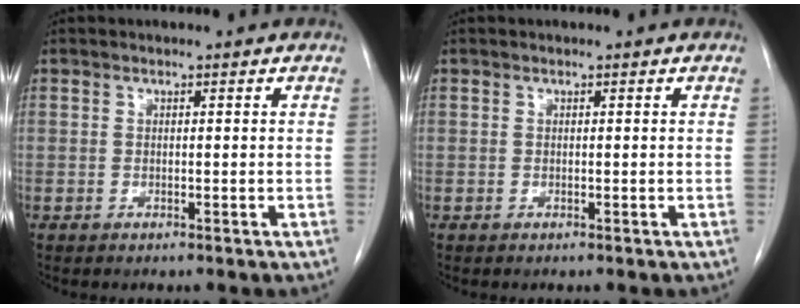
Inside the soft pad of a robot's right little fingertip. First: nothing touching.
{"total": 0.0}